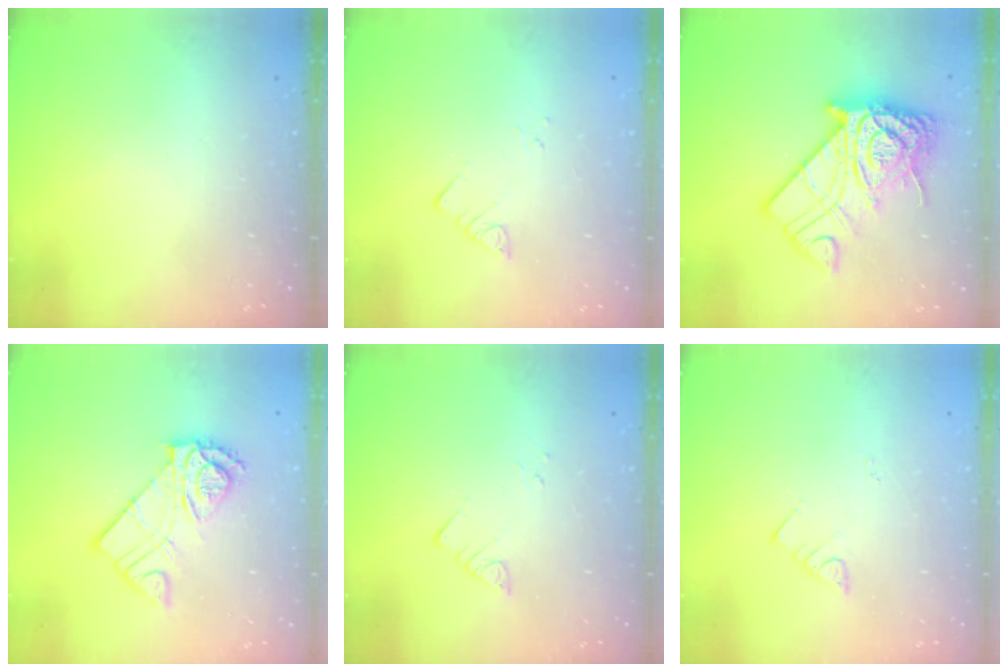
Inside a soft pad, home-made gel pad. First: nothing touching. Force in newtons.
{"total": 2.8, "press": 2.8, "slide": 0.2}
{"total": 19.9, "press": 19.8, "slide": 2.2}
{"total": 12.9, "press": 12.9, "slide": 0.7}
{"total": 2.8, "press": 2.8, "slide": 0.2}
{"total": 2.7, "press": 2.7, "slide": 0.6}